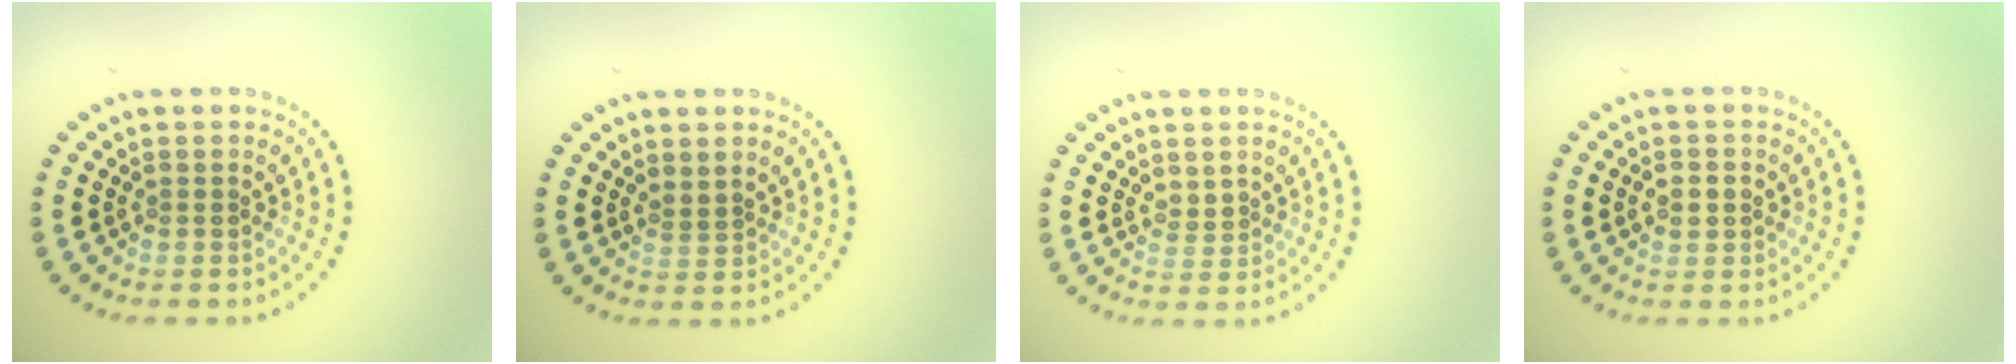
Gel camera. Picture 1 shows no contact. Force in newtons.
{"total": 0.6, "press": 0.3, "slide": 0.5}
{"total": 1.0, "press": 0.8, "slide": 0.6}
{"total": 1.3, "press": 1.2, "slide": 0.2}